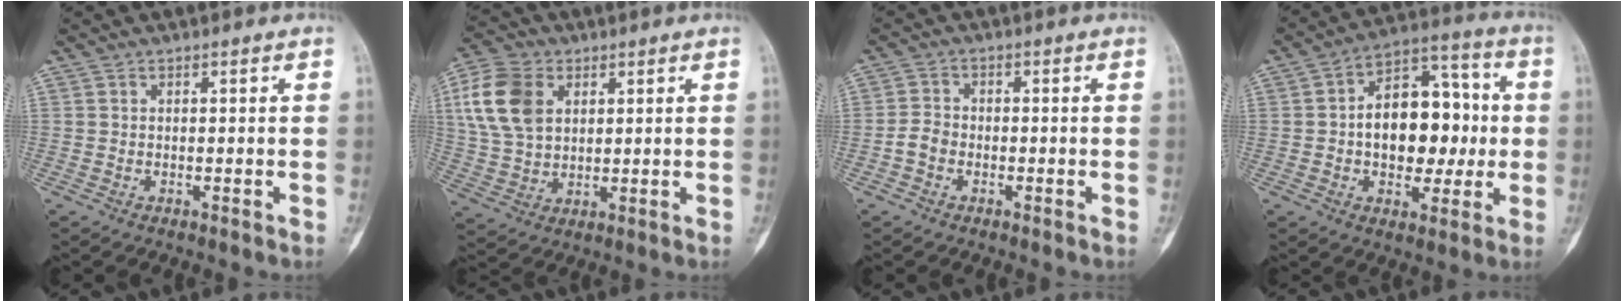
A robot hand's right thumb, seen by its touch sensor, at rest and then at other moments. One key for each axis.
{"total": 12.9, "fx": 3.9, "fy": 9.0, "fz": 8.4, "tx": -0.162, "ty": 0.000, "tz": 0.076}
{"total": 3.0, "fx": -1.1, "fy": 2.3, "fz": 1.5, "tx": -0.024, "ty": 0.011, "tz": -0.027}
{"total": 16.9, "fx": -0.1, "fy": 10.9, "fz": 12.9, "tx": -0.143, "ty": 0.036, "tz": -0.004}